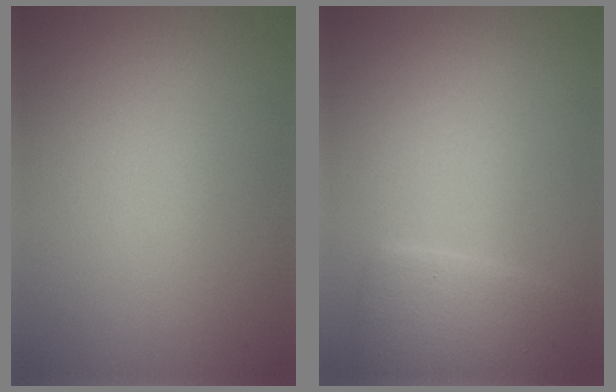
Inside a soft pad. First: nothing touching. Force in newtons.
{"total": 2.8, "press": 2.8, "slide": 0.2}